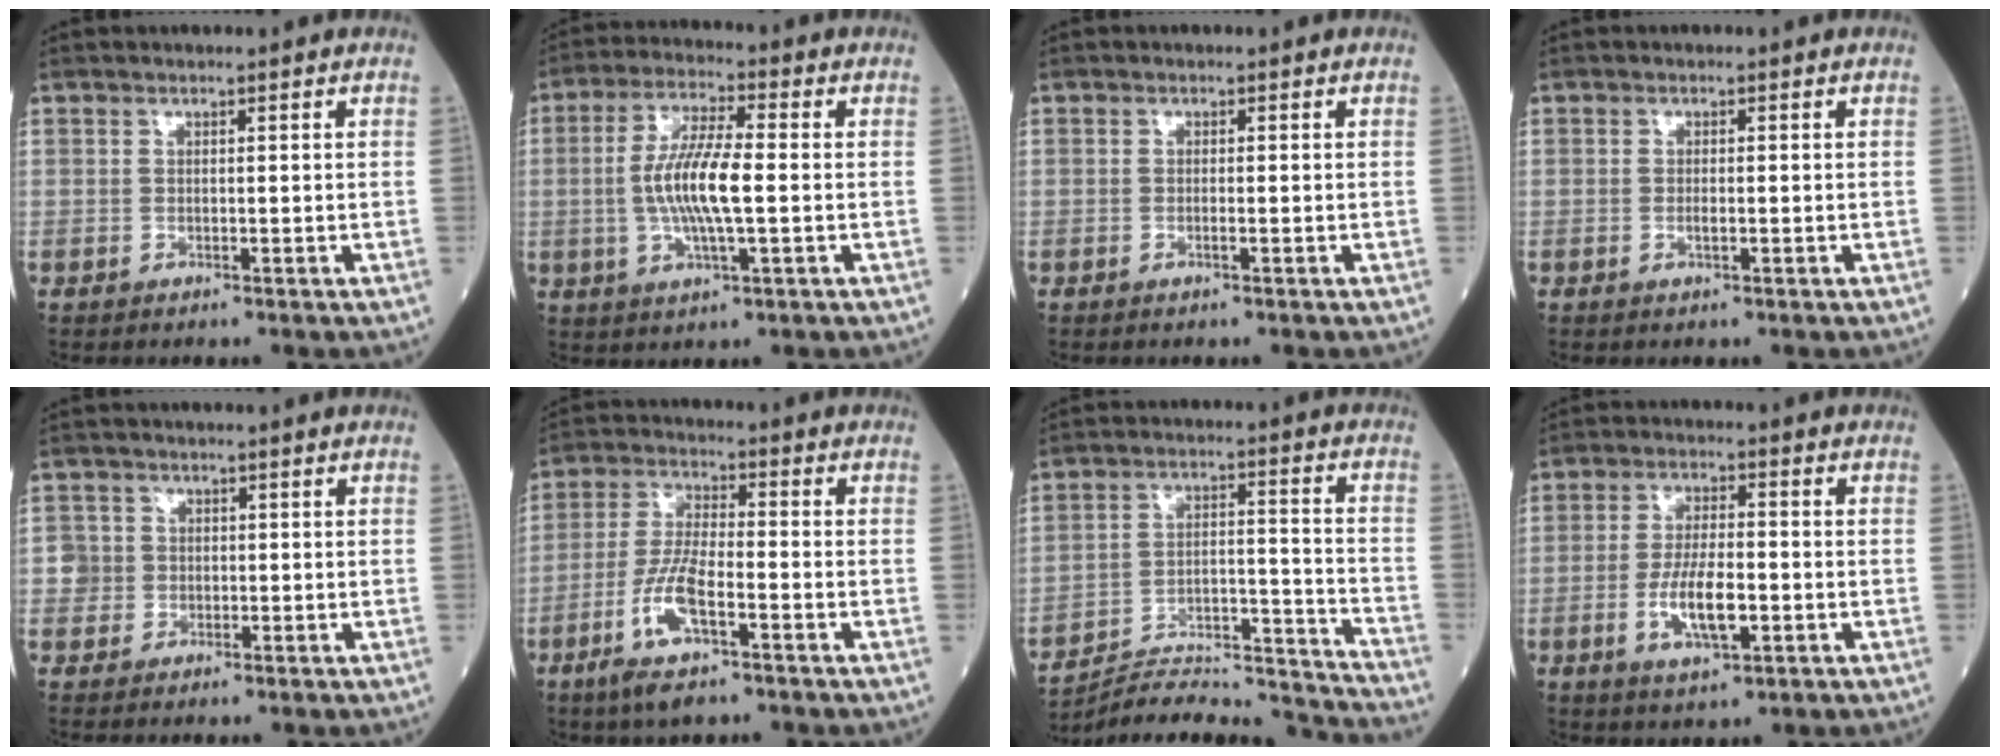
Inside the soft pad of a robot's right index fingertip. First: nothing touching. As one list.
[{"total": 10.0, "force": [-0.6, 1.7, 9.8], "torque": [-0.196, 0.000, -0.015]}, {"total": 0.8, "force": [-0.3, -0.1, 0.7], "torque": [-0.015, 0.000, -0.006]}, {"total": 1.2, "force": [-0.3, 0.3, 1.1], "torque": [-0.025, -0.001, -0.006]}, {"total": 2.3, "force": [-0.3, 2.3, -0.1], "torque": [0.011, 0.008, -0.010]}, {"total": 9.0, "force": [-4.4, 1.7, 7.7], "torque": [-0.163, -0.014, -0.084]}, {"total": 20.2, "force": [-19.8, -1.2, 3.9], "torque": [-0.053, 0.012, -0.296]}, {"total": 7.8, "force": [-2.2, 2.3, 7.2], "torque": [-0.142, -0.002, -0.038]}]